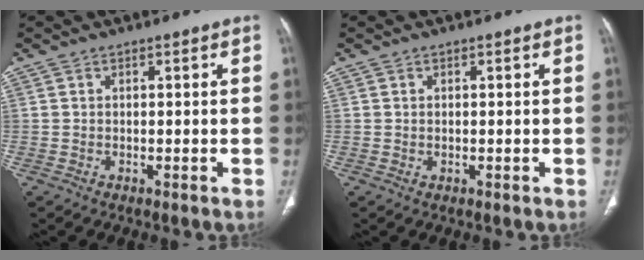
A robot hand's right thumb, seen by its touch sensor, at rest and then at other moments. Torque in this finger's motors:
{"motor_torque": [-0.45, 0.11, -0.43, 0.27, -0.06]}